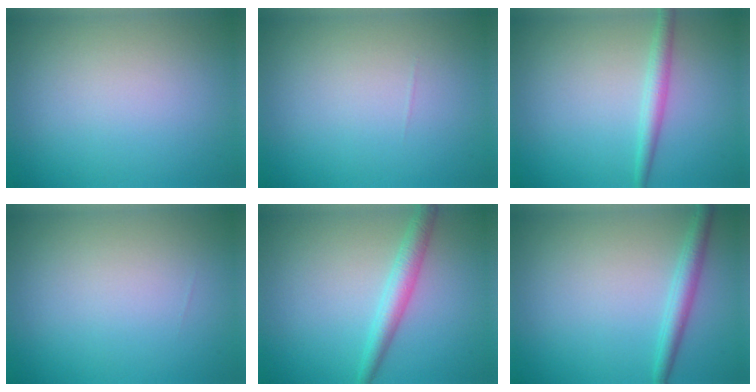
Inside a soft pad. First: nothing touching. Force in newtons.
{"total": 0.0}
{"total": 2.0, "press": 2.0, "slide": 0.1}
{"total": 0.0}
{"total": 2.8, "press": 2.8, "slide": 0.1}
{"total": 2.4, "press": 2.4, "slide": 0.1}